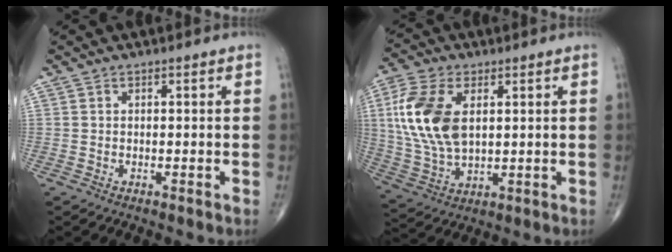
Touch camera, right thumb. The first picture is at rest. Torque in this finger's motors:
{"motor_torque": [0.11, 0.38, 1.33, 0.41, 0.42]}